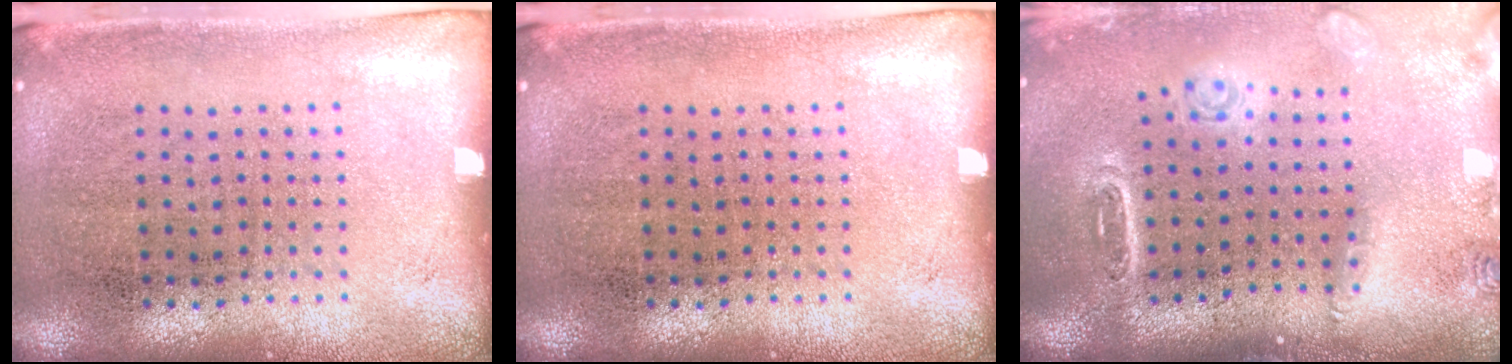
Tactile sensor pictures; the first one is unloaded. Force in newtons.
{"total": 0.0}
{"total": 1.5, "press": 1.5, "slide": 0.3}